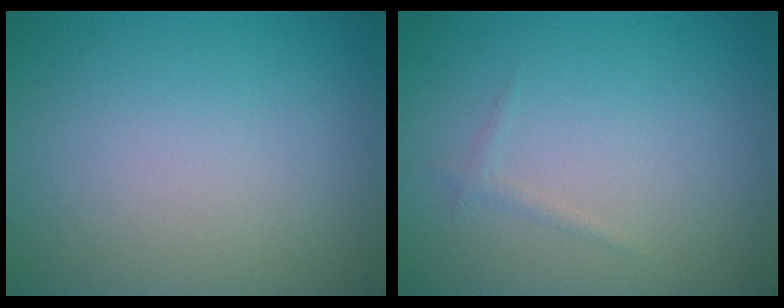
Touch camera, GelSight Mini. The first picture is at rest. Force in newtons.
{"total": 0.7, "press": 0.7, "slide": 0.0}